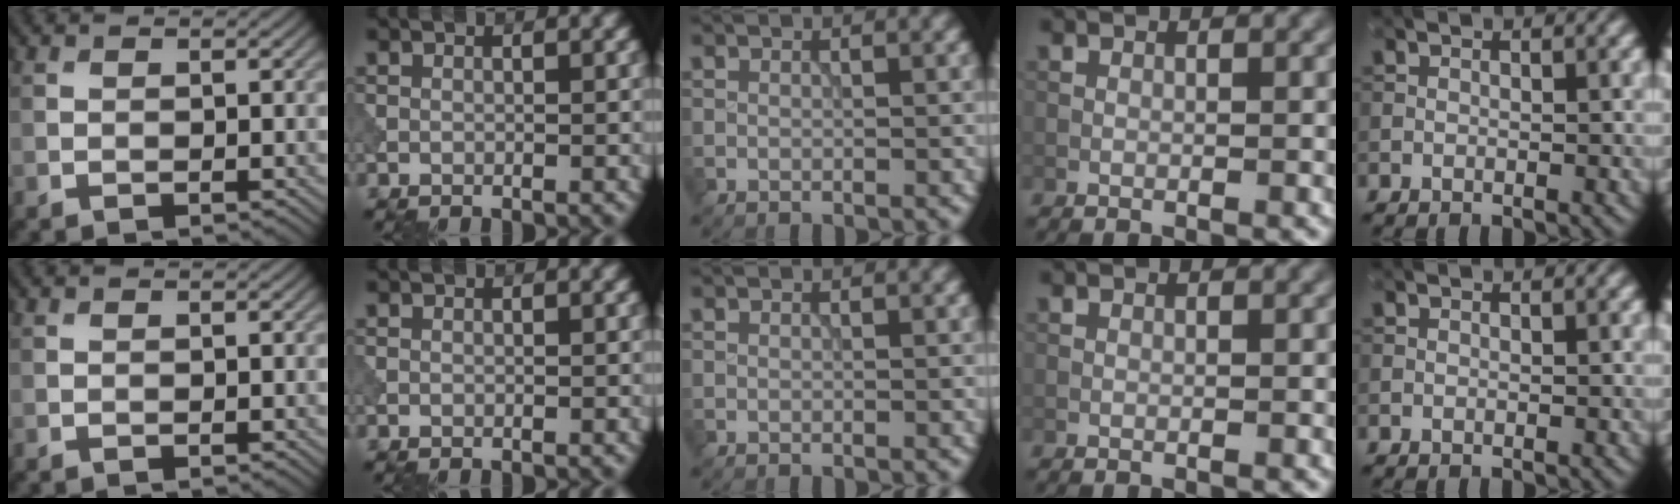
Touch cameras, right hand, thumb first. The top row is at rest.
{}